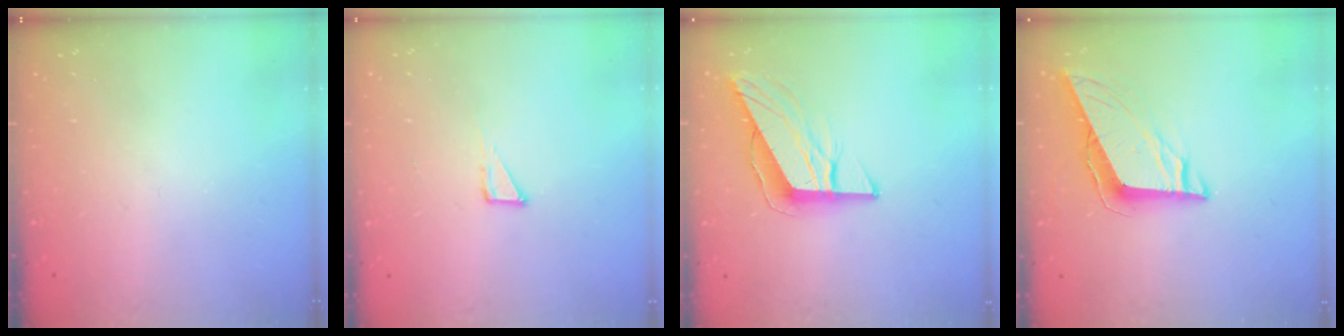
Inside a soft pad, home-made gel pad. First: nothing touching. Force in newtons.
{"total": 2.7, "press": 2.7, "slide": 0.2}
{"total": 9.4, "press": 9.4, "slide": 0.4}
{"total": 9.0, "press": 8.9, "slide": 1.5}